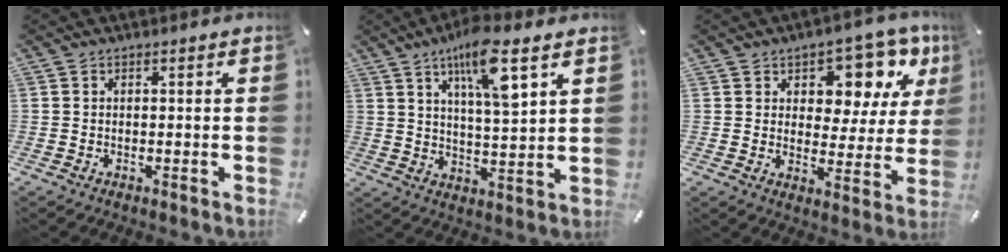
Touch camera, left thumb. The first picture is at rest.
{"total": 12.0, "force": [7.3, 2.6, 9.1], "torque": [-0.161, -0.030, 0.123]}
{"total": 12.5, "force": [7.6, 7.8, 6.1], "torque": [-0.075, -0.058, 0.130]}